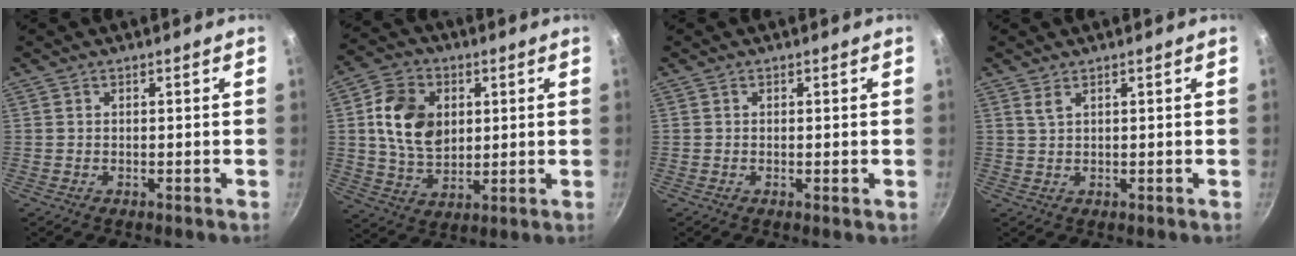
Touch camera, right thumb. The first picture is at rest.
{"total": 12.8, "force": [2.5, 9.2, 8.4], "torque": [-0.132, -0.003, 0.047]}
{"total": 0.6, "force": [0.0, 0.1, 0.6], "torque": [-0.011, -0.001, -0.002]}
{"total": 1.4, "force": [0.9, 0.4, 1.0], "torque": [-0.020, -0.005, 0.021]}